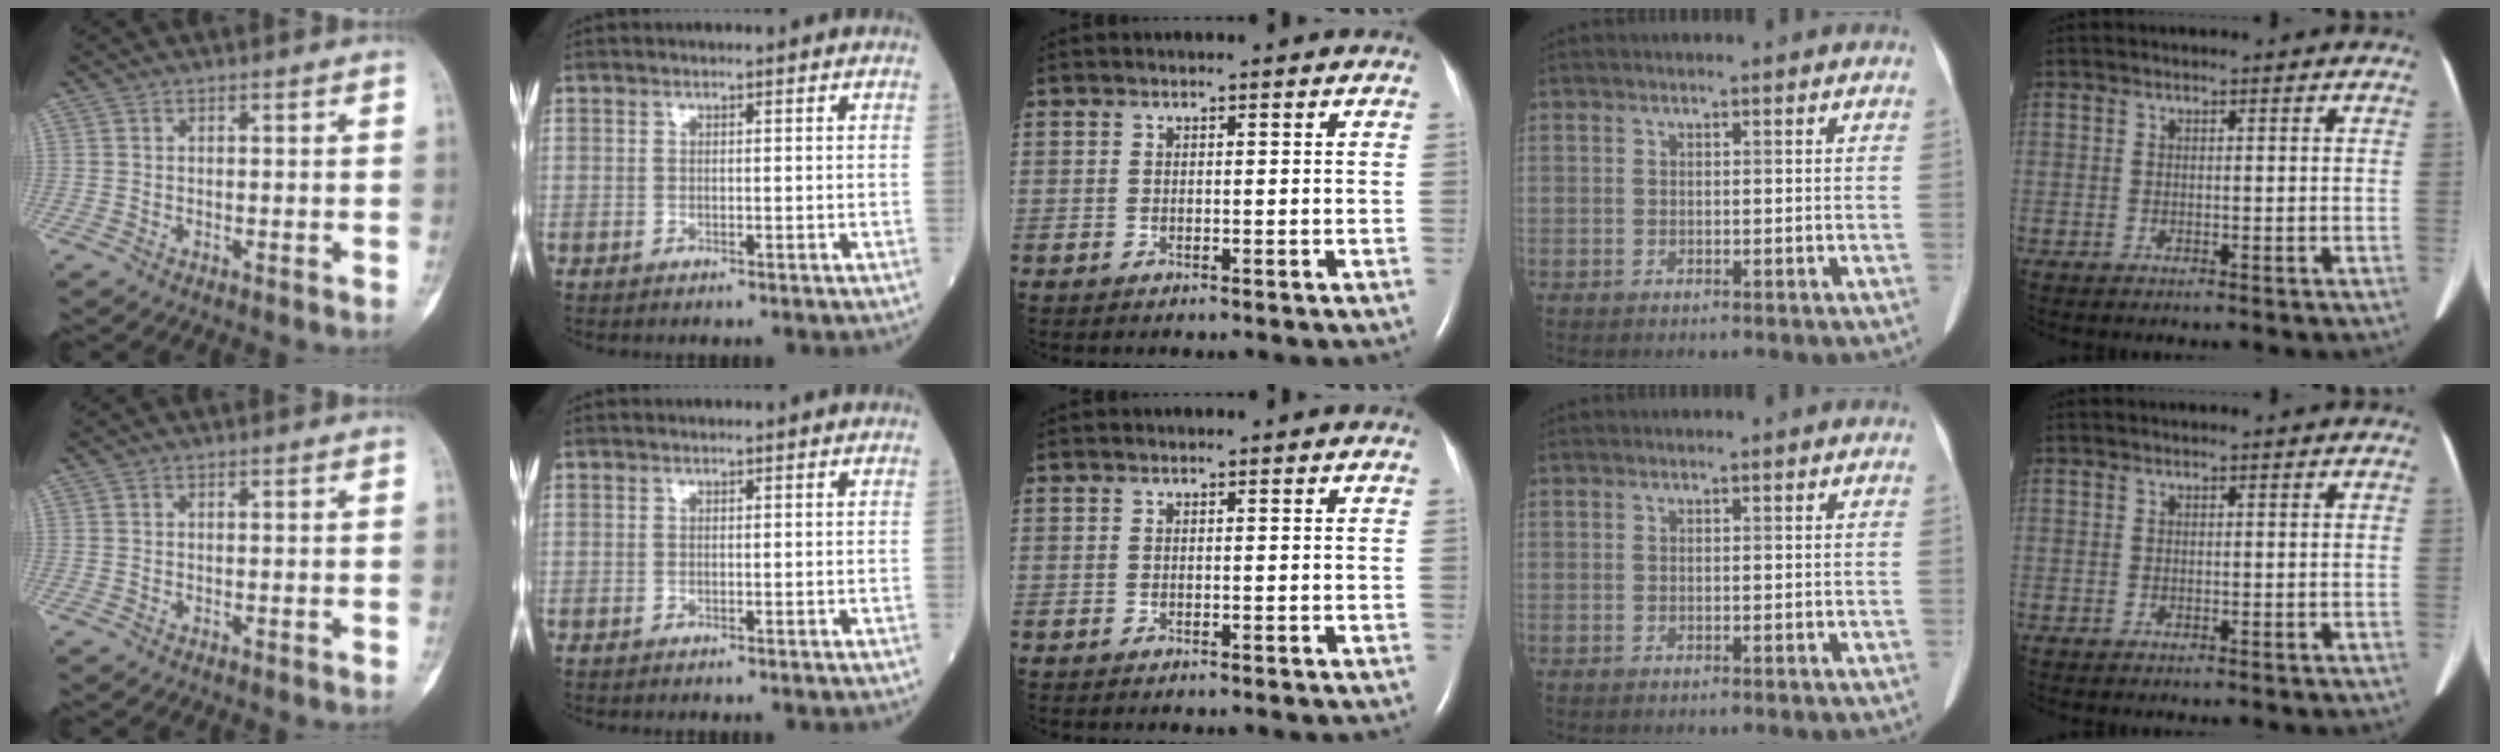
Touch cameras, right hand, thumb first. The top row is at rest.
{}